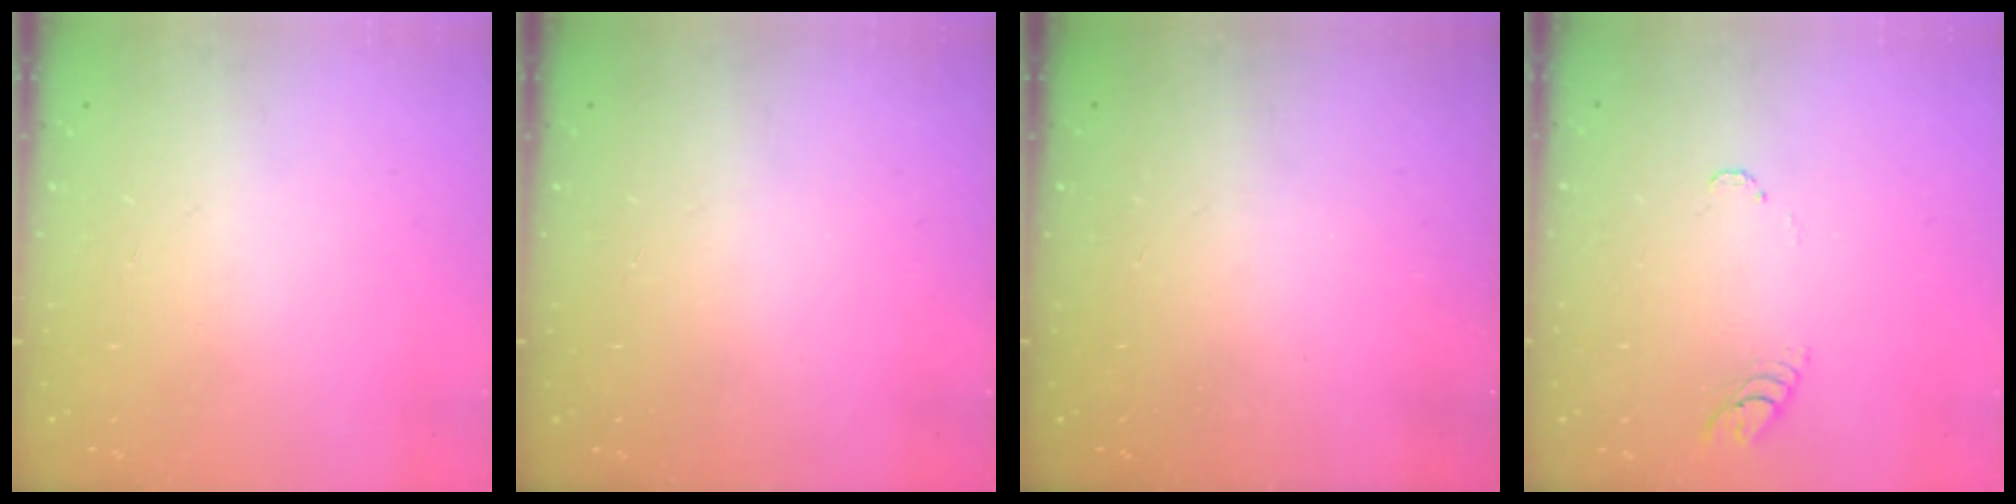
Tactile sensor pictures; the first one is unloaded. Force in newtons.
{"total": 0.0}
{"total": 0.0}
{"total": 3.7, "press": 3.7, "slide": 0.2}